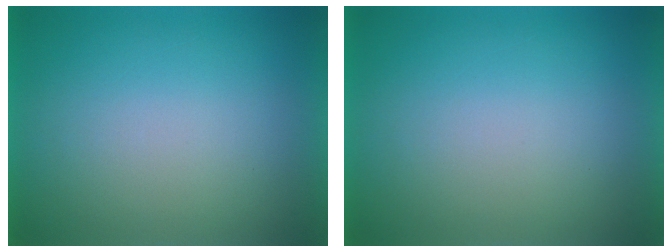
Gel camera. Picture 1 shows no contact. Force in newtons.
{"total": 0.0}